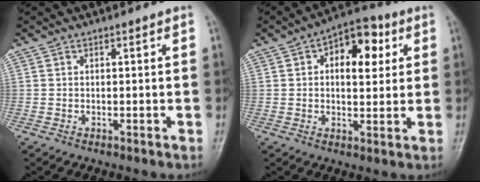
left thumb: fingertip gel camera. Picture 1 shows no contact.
{"total": 11.1, "force": [3.3, 6.4, 8.4], "torque": [-0.083, 0.009, 0.040]}